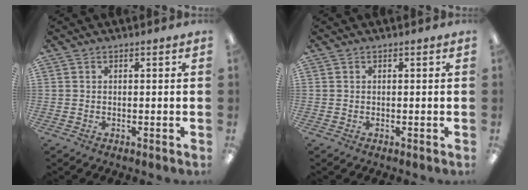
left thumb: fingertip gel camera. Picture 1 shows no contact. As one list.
[{"total": 0.0}]